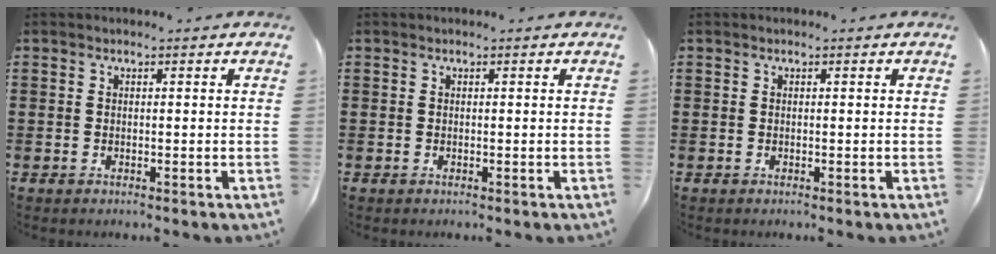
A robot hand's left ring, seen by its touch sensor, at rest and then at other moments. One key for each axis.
{"total": 0.0}
{"total": 0.0}